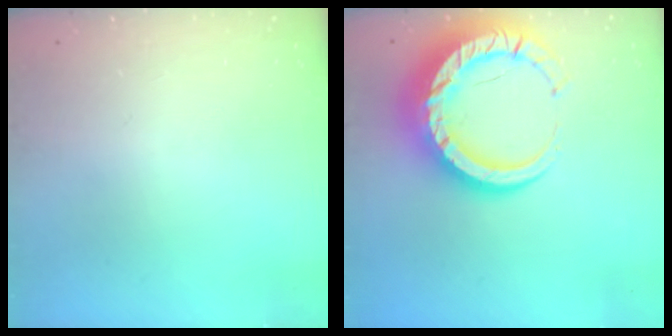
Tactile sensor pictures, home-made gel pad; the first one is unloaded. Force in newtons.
{"total": 18.9, "press": 18.8, "slide": 1.9}